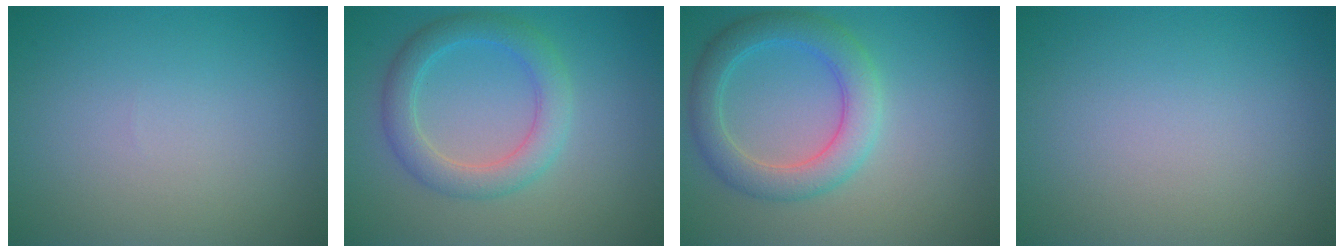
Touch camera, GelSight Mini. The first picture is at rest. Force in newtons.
{"total": 3.8, "press": 3.8, "slide": 0.2}
{"total": 4.4, "press": 4.4, "slide": 0.2}
{"total": 0.0}